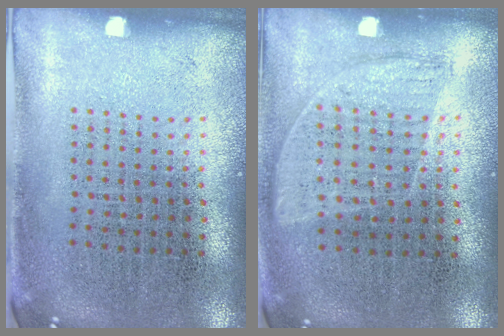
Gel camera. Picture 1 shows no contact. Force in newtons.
{"total": 0.9, "press": 0.8, "slide": 0.5}